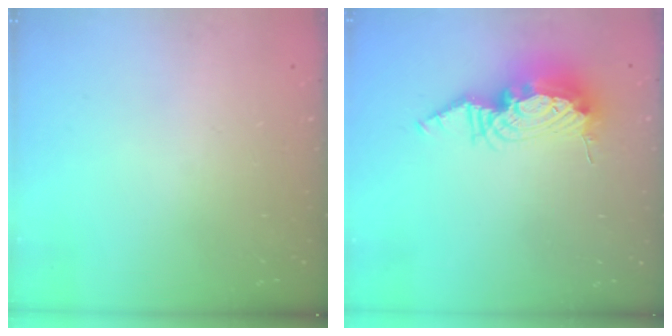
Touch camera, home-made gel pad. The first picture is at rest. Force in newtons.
{"total": 14.1, "press": 14.1, "slide": 1.2}